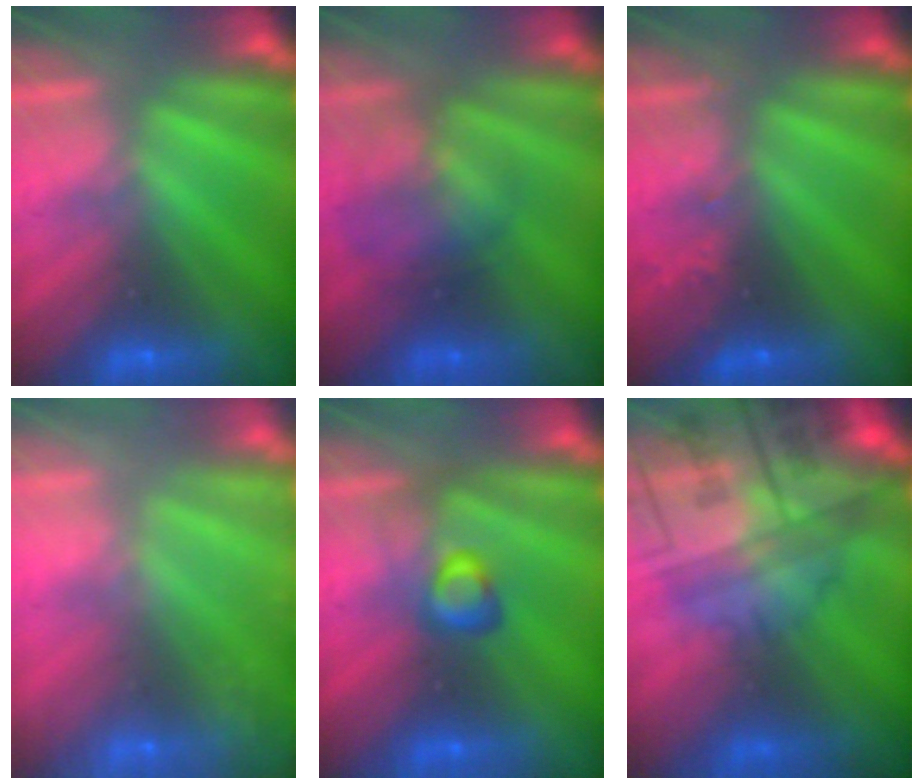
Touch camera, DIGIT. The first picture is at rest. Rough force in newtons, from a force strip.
{"total": 2.3}
{"total": 2.4}
{"total": 7.7}
{"total": 2.8}
{"total": 10.2}